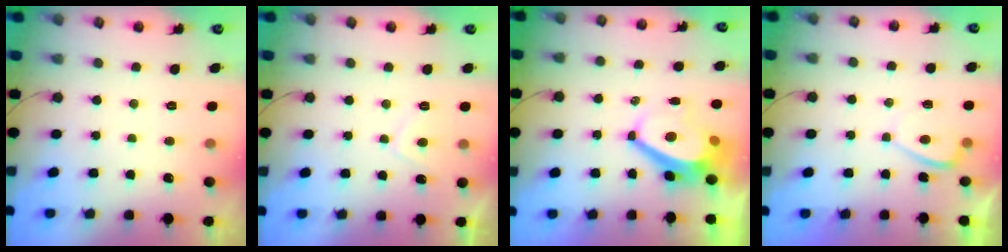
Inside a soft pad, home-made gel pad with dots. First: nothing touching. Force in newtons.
{"total": 3.7, "press": 3.6, "slide": 0.8}
{"total": 5.6, "press": 5.6, "slide": 0.7}
{"total": 2.1, "press": 2.0, "slide": 0.7}